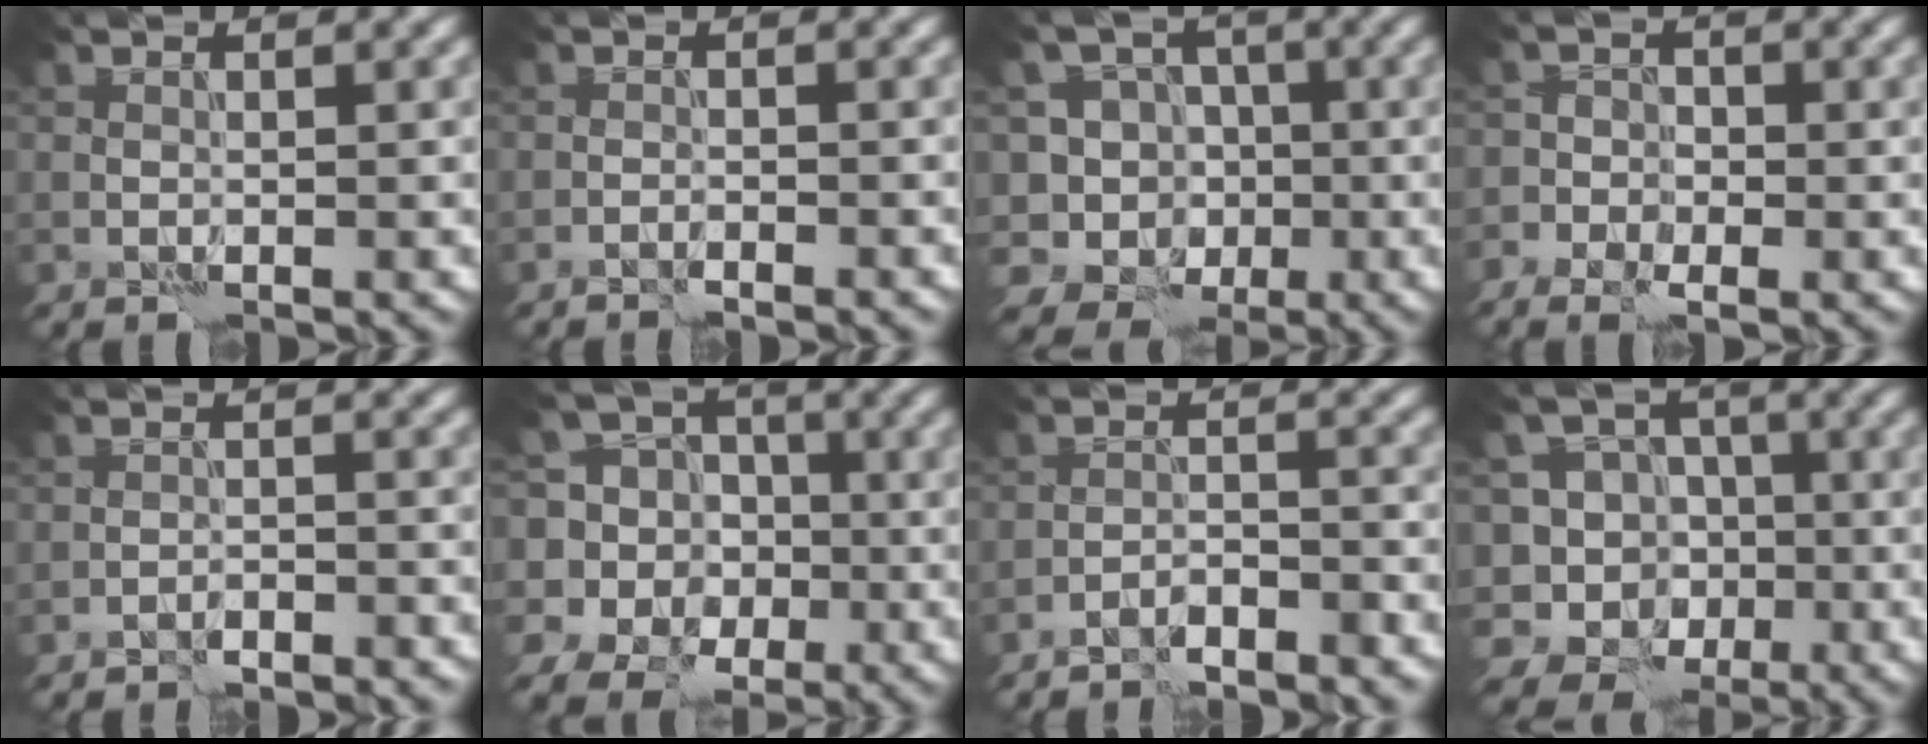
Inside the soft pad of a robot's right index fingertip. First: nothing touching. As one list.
[{"total": 1.1, "force": [-1.1, -0.2, 0.3], "torque": [-0.005, 0.001, -0.022]}, {"total": 8.8, "force": [-3.1, 8.0, 1.8], "torque": [-0.029, 0.016, -0.068]}, {"total": 4.8, "force": [-2.8, 3.3, 2.1], "torque": [-0.015, -0.008, -0.055]}, {"total": 2.2, "force": [-2.2, 0.2, 0.6], "torque": [-0.002, 0.004, -0.037]}, {"total": 10.8, "force": [-0.5, 10.3, 3.2], "torque": [-0.099, 0.021, -0.035]}, {"total": 3.7, "force": [-3.4, 0.6, 1.5], "torque": [-0.021, 0.004, -0.059]}, {"total": 9.9, "force": [-4.0, 8.9, 1.6], "torque": [-0.036, 0.014, -0.078]}]